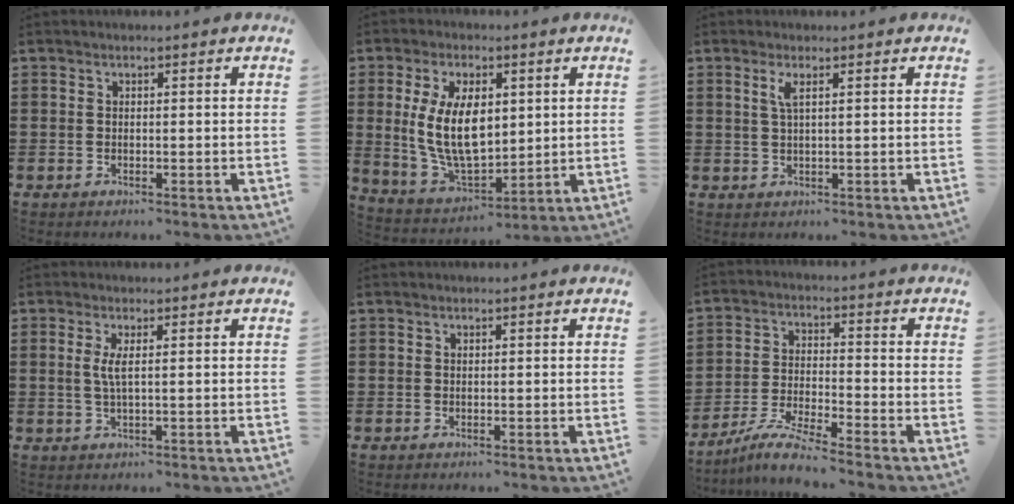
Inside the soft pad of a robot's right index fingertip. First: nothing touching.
{"total": 11.7, "force": [1.8, 6.4, 9.7], "torque": [-0.205, 0.003, 0.032]}
{"total": 2.0, "force": [0.8, 0.2, 1.8], "torque": [-0.039, 0.003, 0.013]}
{"total": 2.4, "force": [0.1, 0.0, 2.4], "torque": [-0.055, -0.009, -0.002]}
{"total": 0.0}
{"total": 6.1, "force": [-5.5, -0.3, 2.5], "torque": [-0.062, -0.013, -0.108]}